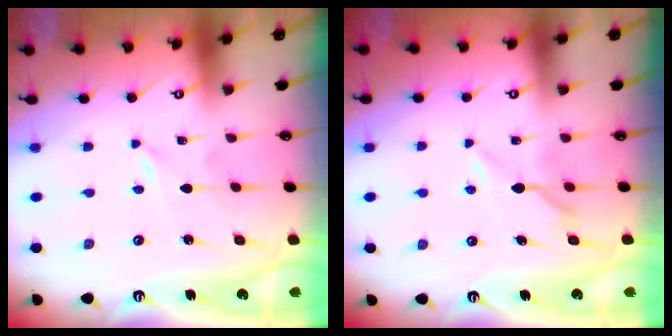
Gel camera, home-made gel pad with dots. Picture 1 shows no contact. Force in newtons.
{"total": 5.6, "press": 5.5, "slide": 0.7}